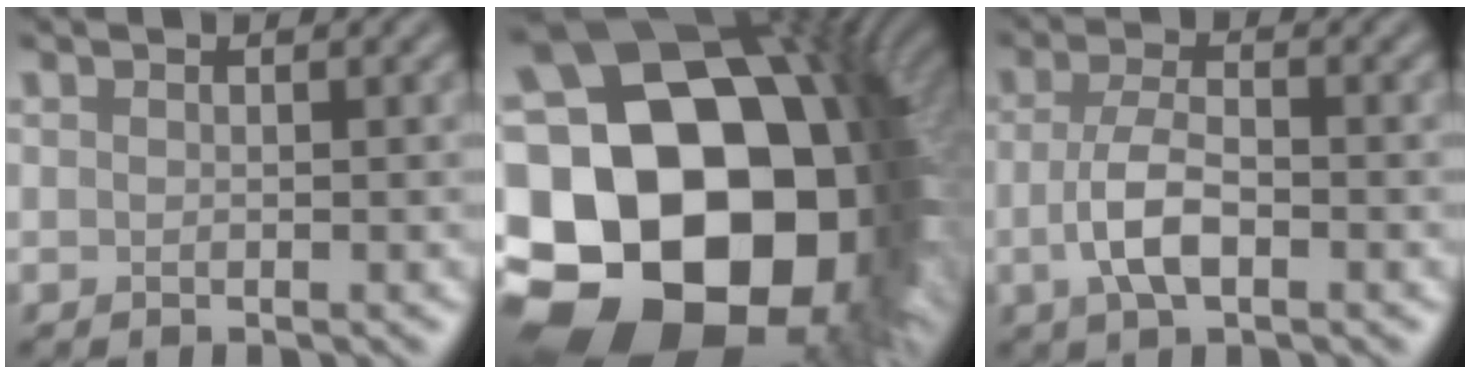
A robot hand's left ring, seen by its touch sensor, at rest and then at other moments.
{"total": 25.6, "force": [-4.8, 20.0, 15.3], "torque": [-0.259, -0.029, -0.118]}
{"total": 3.9, "force": [-1.1, 1.7, 3.4], "torque": [-0.071, -0.001, -0.025]}